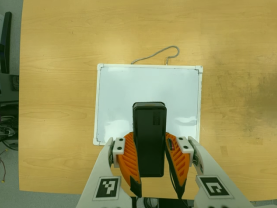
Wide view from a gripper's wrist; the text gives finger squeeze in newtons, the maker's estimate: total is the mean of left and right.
{"total": 7.8, "left": 6.5, "right": 9.1}